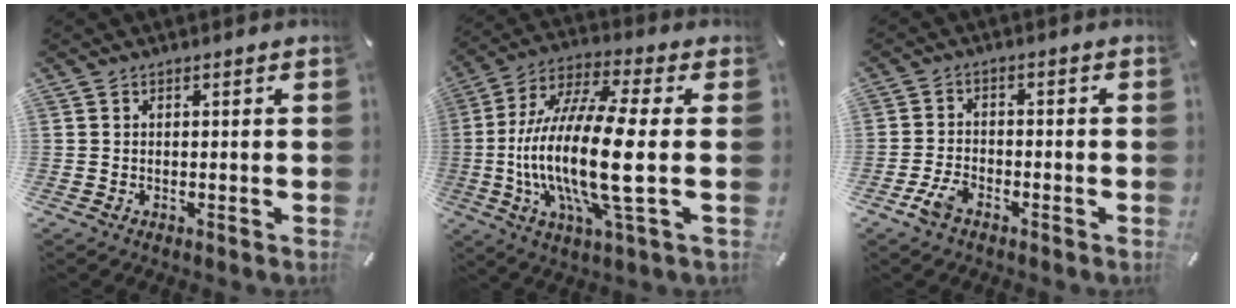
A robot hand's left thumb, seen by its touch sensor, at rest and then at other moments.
{"total": 20.4, "force": [-1.4, 4.3, 19.9], "torque": [-0.423, -0.021, -0.032]}
{"total": 4.6, "force": [-2.8, 2.7, 2.5], "torque": [-0.059, 0.012, -0.055]}